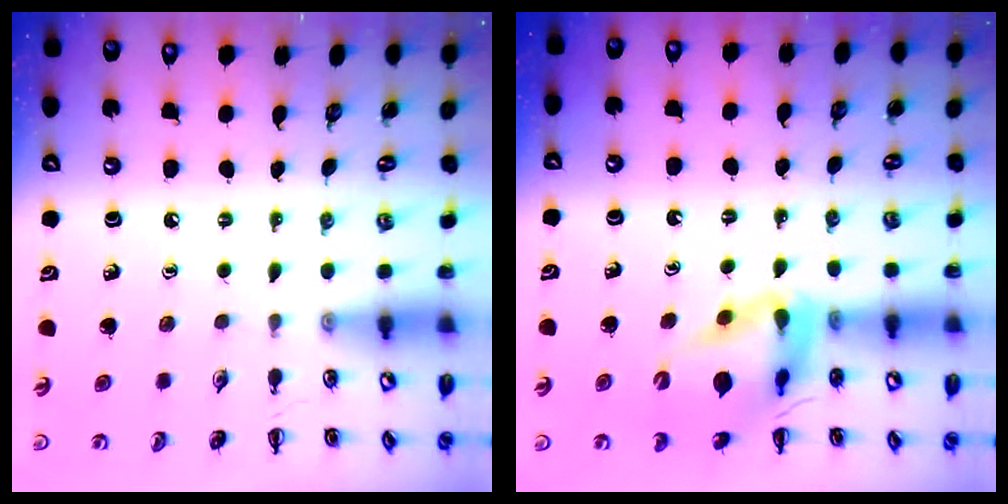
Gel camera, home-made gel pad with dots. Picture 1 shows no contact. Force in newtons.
{"total": 13.1, "press": 12.7, "slide": 3.0}